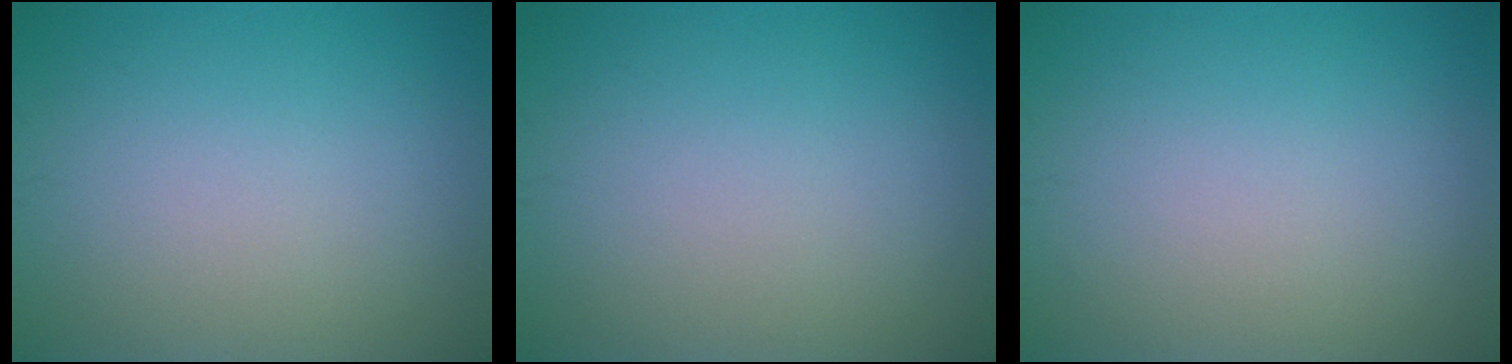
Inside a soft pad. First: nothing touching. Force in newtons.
{"total": 0.0}
{"total": 0.0}